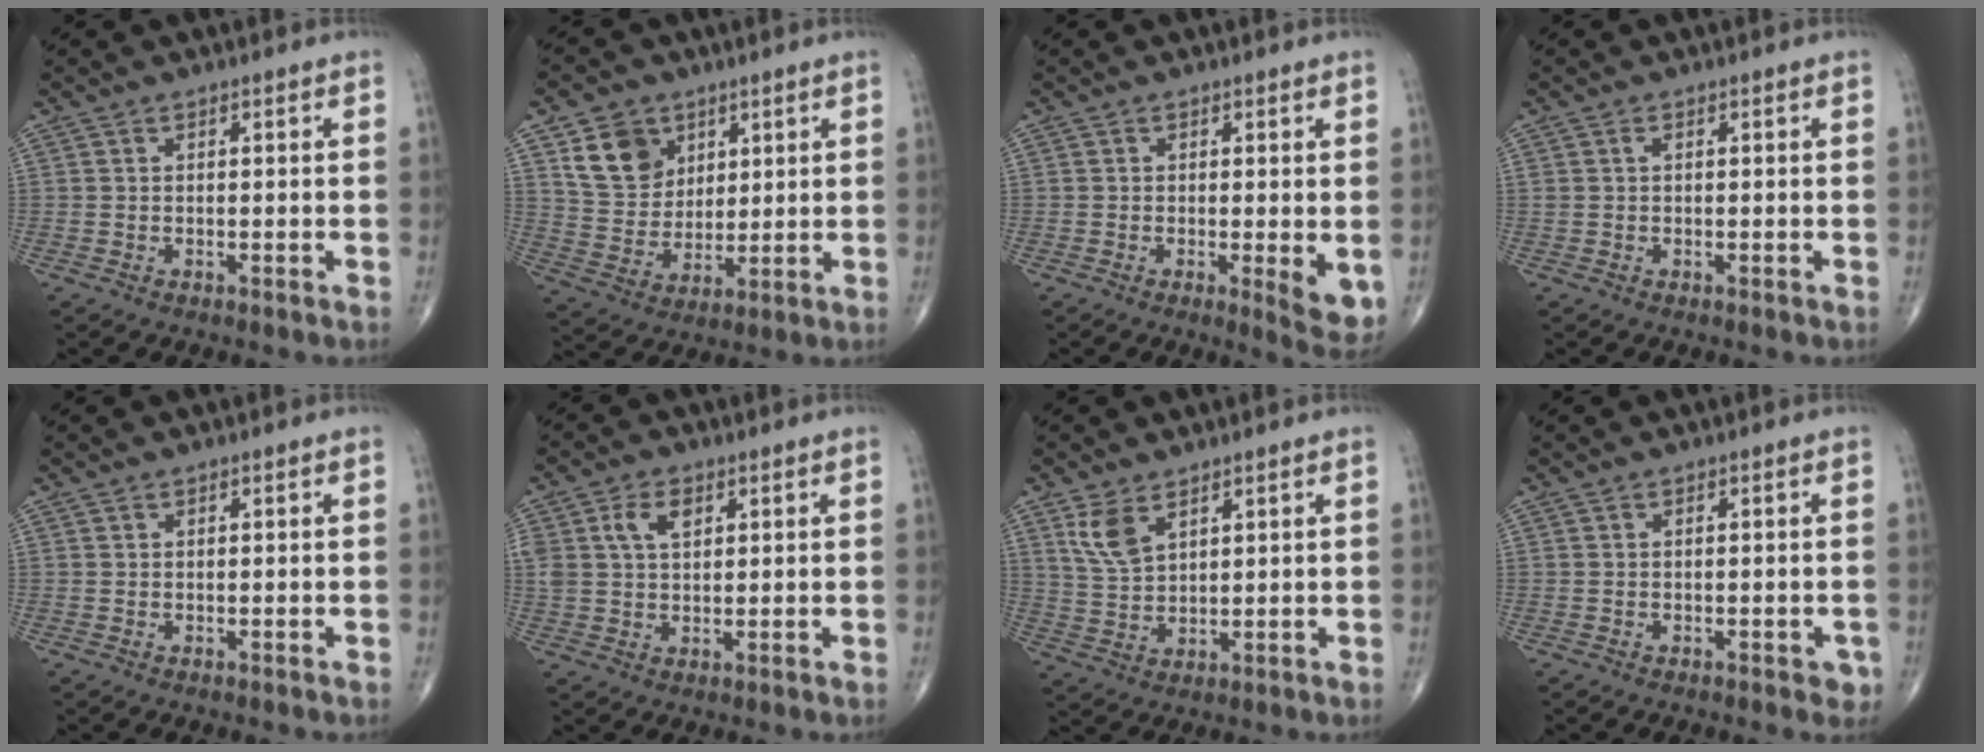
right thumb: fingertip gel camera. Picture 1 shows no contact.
{"total": 10.8, "force": [5.1, 8.4, 4.5], "torque": [-0.058, -0.024, 0.105]}
{"total": 5.7, "force": [-0.7, 1.6, 5.4], "torque": [-0.073, -0.016, -0.011]}
{"total": 0.8, "force": [0.3, 0.5, 0.6], "torque": [-0.014, 0.006, 0.007]}
{"total": 0.0}
{"total": 6.3, "force": [2.4, 4.0, 4.3], "torque": [-0.075, -0.001, 0.049]}
{"total": 6.3, "force": [3.6, 3.4, 4.0], "torque": [-0.074, -0.014, 0.081]}
{"total": 2.0, "force": [-0.8, 1.2, 1.5], "torque": [-0.004, 0.002, -0.009]}